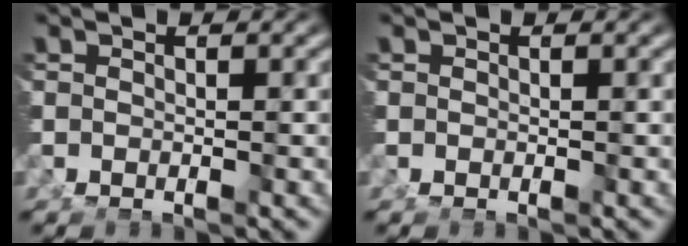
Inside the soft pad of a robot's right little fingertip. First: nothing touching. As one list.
[{"total": 0.0}]